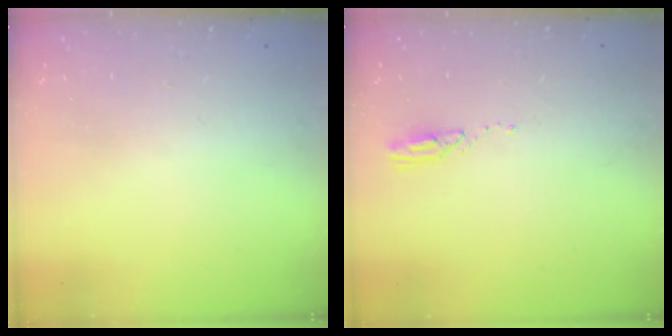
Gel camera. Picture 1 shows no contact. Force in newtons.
{"total": 3.4, "press": 3.4, "slide": 0.3}